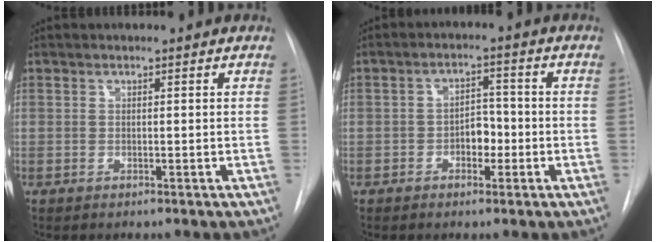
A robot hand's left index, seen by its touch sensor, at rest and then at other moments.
{"total": 3.8, "force": [-1.3, 2.3, 2.7], "torque": [-0.035, 0.011, -0.022]}